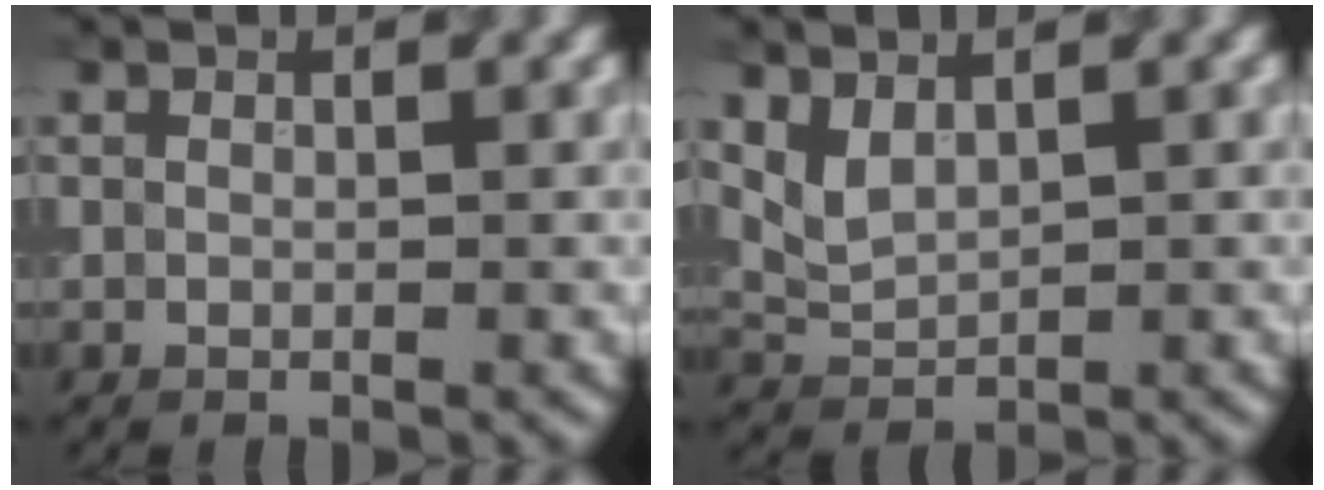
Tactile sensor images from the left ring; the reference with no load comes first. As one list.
[{"total": 2.1, "force": [1.4, 1.0, 1.2], "torque": [-0.033, -0.005, 0.034]}]